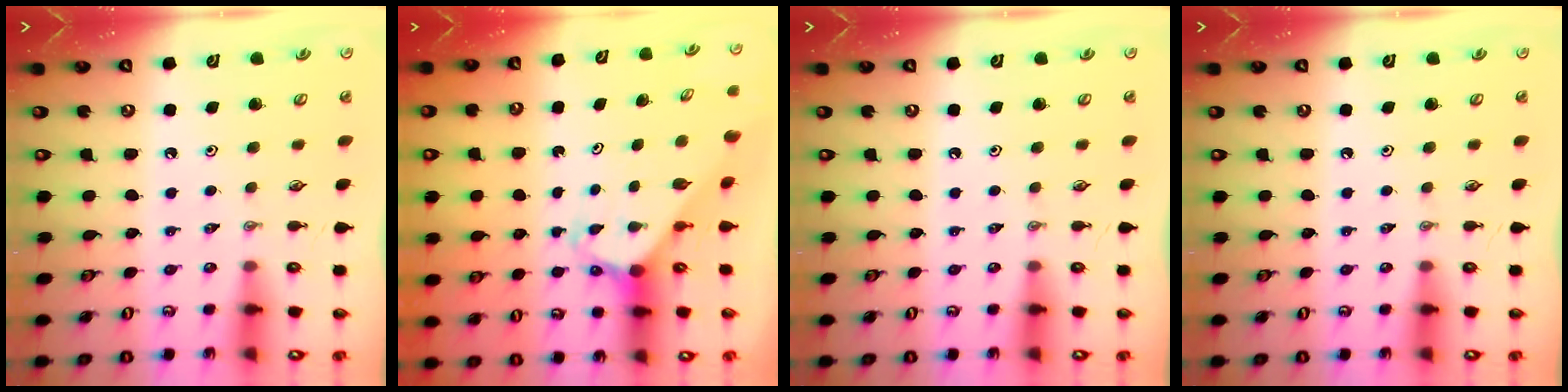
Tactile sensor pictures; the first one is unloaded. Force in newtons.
{"total": 2.4, "press": 2.4, "slide": 0.2}
{"total": 0.0}
{"total": 0.0}